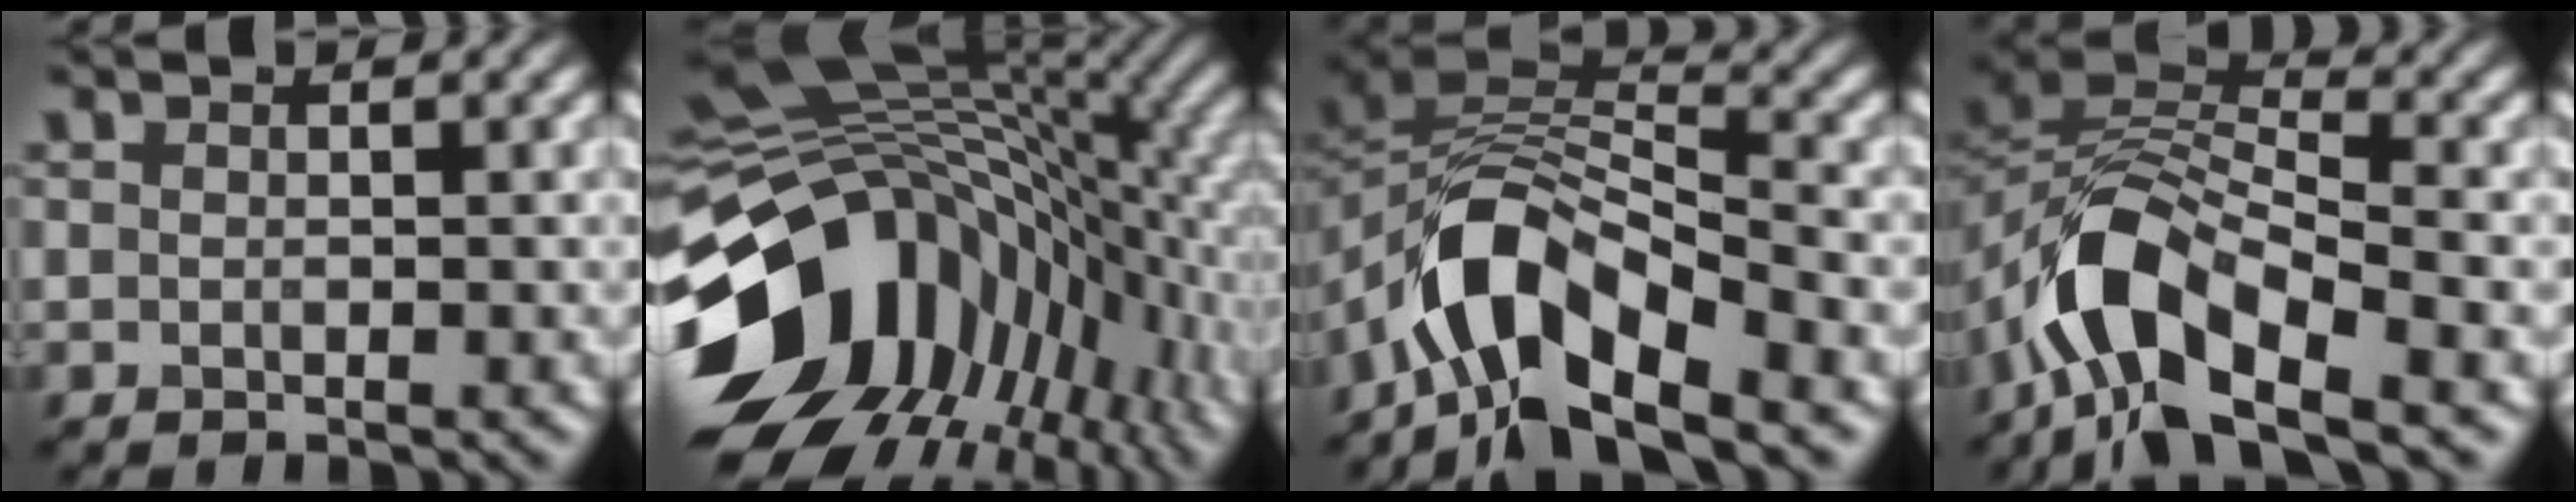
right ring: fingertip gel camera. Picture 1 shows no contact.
{"total": 16.2, "force": [-4.7, 11.7, 10.1], "torque": [-0.191, -0.012, -0.084]}
{"total": 10.1, "force": [-5.6, 4.6, 7.0], "torque": [-0.110, 0.013, -0.112]}
{"total": 9.8, "force": [-5.4, 4.7, 6.7], "torque": [-0.113, 0.011, -0.108]}